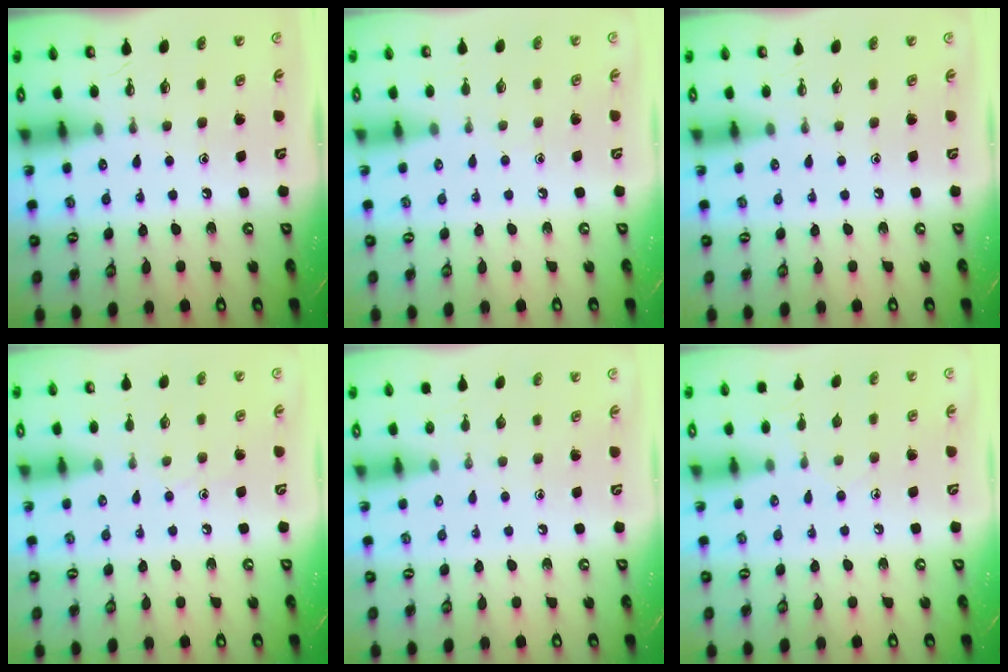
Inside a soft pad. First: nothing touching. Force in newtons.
{"total": 3.7, "press": 3.7, "slide": 0.4}
{"total": 0.0}
{"total": 5.9, "press": 5.8, "slide": 0.7}
{"total": 0.0}
{"total": 5.8, "press": 5.8, "slide": 0.6}